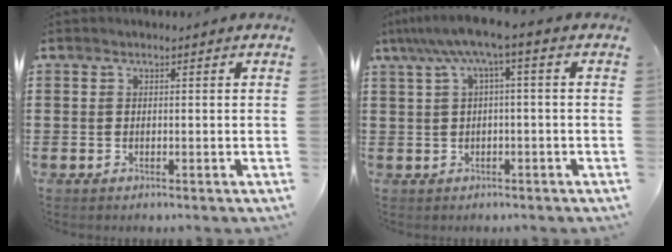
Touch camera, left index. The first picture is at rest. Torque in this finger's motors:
{"motor_torque": [1.34, -0.79, 0.67, 0.21]}